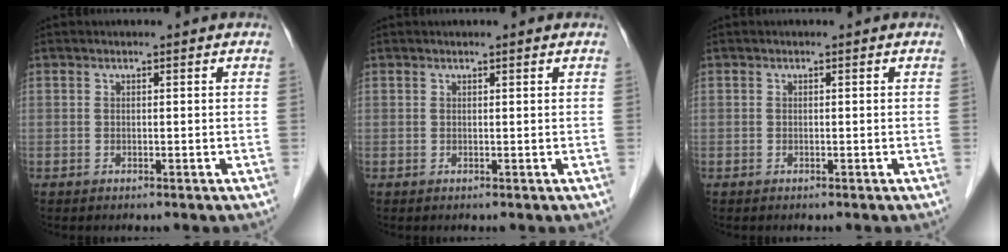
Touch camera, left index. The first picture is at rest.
{"total": 0.6, "force": [0.5, 0.0, 0.4], "torque": [-0.008, 0.005, 0.010]}
{"total": 0.0}